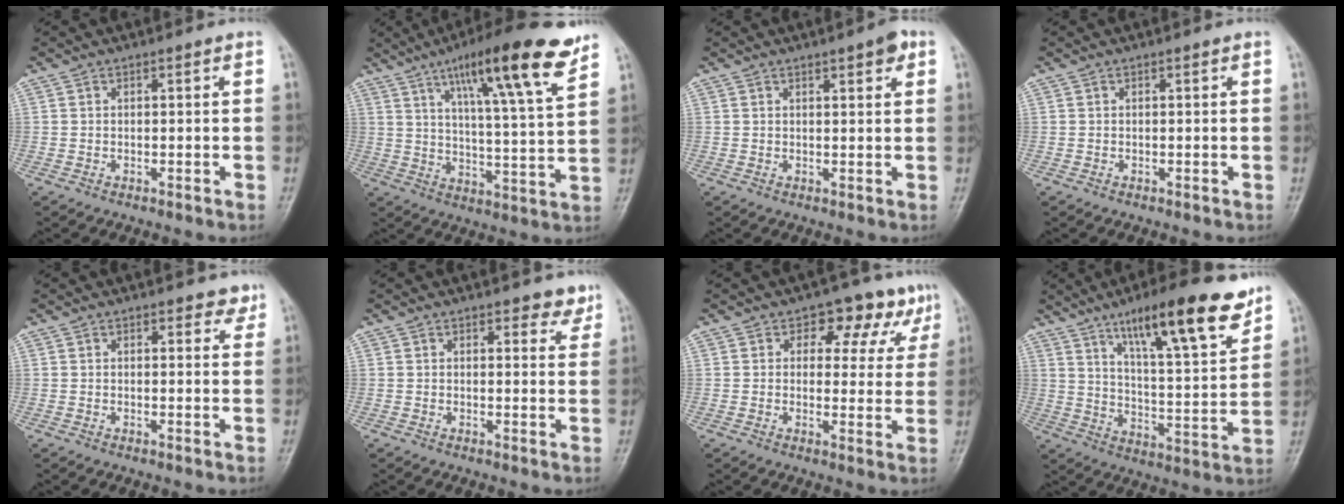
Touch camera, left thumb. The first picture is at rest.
{"total": 18.5, "force": [11.2, 2.7, 14.4], "torque": [-0.205, -0.048, 0.174]}
{"total": 3.2, "force": [1.8, 0.9, 2.5], "torque": [-0.027, -0.006, 0.022]}
{"total": 0.0}
{"total": 2.5, "force": [1.8, 1.4, 0.9], "torque": [0.014, -0.008, 0.018]}
{"total": 3.4, "force": [2.6, 1.7, 1.4], "torque": [0.010, -0.015, 0.028]}
{"total": 9.2, "force": [5.1, 6.0, 4.7], "torque": [-0.005, -0.016, 0.053]}
{"total": 19.0, "force": [12.3, 4.3, 13.9], "torque": [-0.185, -0.059, 0.197]}